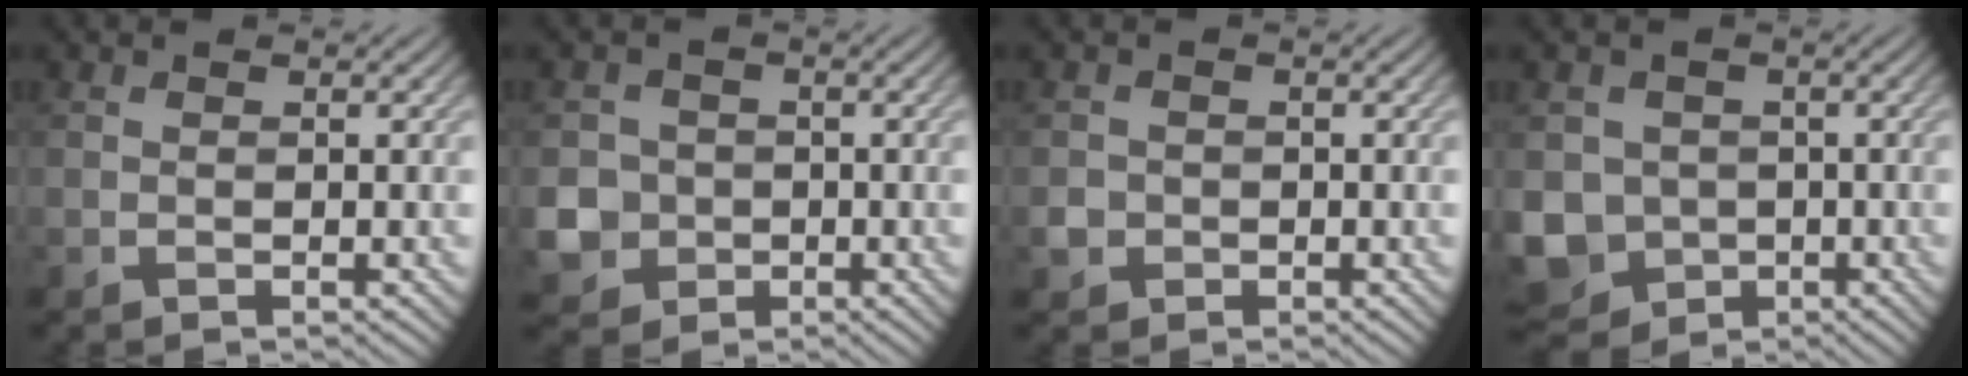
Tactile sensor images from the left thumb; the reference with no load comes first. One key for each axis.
{"total": 6.5, "fx": -1.8, "fy": 6.0, "fz": 1.7, "tx": -0.056, "ty": -0.019, "tz": -0.054}
{"total": 1.7, "fx": -0.6, "fy": 1.5, "fz": 0.4, "tx": -0.005, "ty": -0.004, "tz": -0.015}
{"total": 7.5, "fx": -1.6, "fy": 6.8, "fz": 2.9, "tx": -0.088, "ty": -0.029, "tz": -0.039}